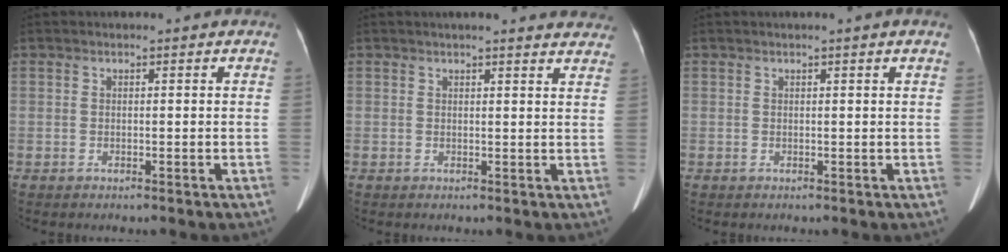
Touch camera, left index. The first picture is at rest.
{"total": 10.9, "force": [10.2, 2.0, 3.3], "torque": [-0.015, 0.006, 0.093]}
{"total": 0.6, "force": [0.3, -0.1, 0.4], "torque": [-0.013, 0.005, 0.011]}